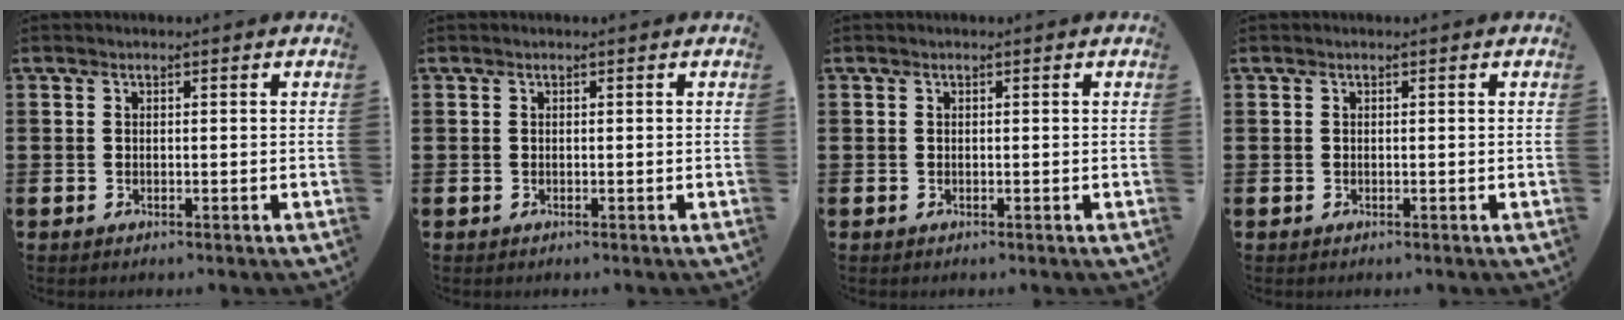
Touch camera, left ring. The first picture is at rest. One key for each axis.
{"total": 0.0}
{"total": 0.0}
{"total": 0.0}